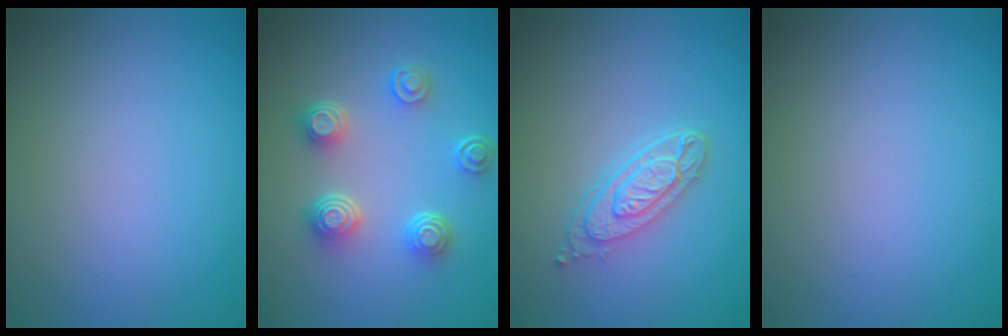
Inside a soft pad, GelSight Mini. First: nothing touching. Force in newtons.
{"total": 4.4, "press": 3.2, "slide": 2.9}
{"total": 3.8, "press": 3.0, "slide": 2.3}
{"total": 0.0}